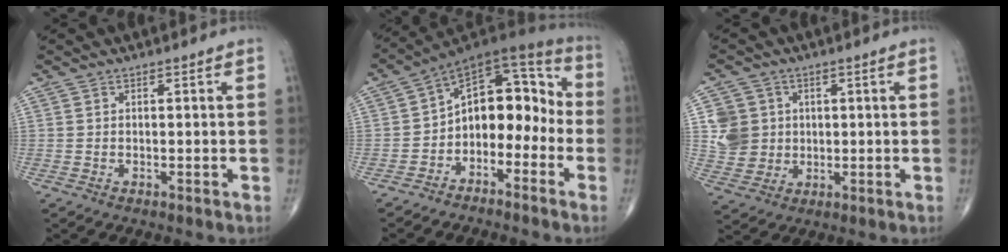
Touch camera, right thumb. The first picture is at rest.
{"total": 13.6, "force": [-3.5, 8.9, 9.7], "torque": [-0.094, 0.081, -0.066]}
{"total": 7.6, "force": [1.2, 7.2, 2.2], "torque": [-0.018, -0.001, 0.026]}